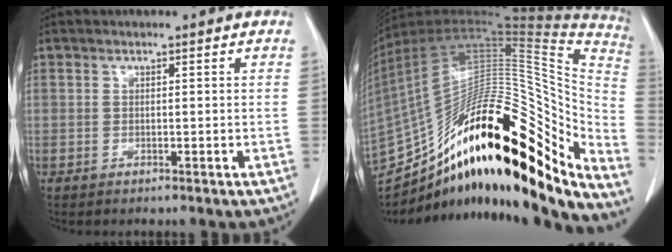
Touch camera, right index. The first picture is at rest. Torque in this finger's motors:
{"motor_torque": [1.91, -0.23, 0.60, 0.17]}